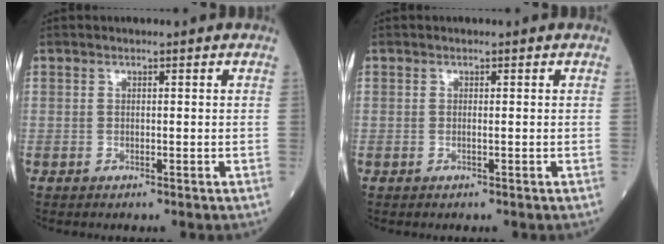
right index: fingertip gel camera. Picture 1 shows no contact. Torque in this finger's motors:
{"motor_torque": [0.07, 0.03, -0.01, -0.01]}